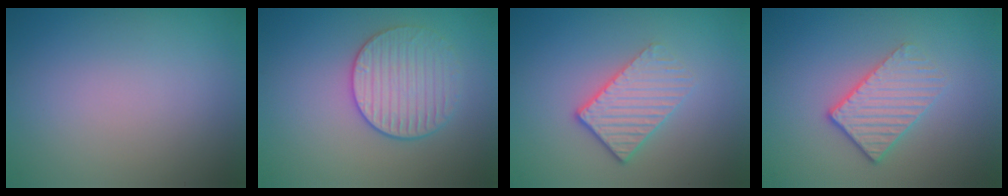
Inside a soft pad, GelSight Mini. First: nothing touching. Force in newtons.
{"total": 3.2, "press": 3.2, "slide": 0.3}
{"total": 3.2, "press": 2.8, "slide": 1.5}
{"total": 3.2, "press": 2.8, "slide": 1.5}